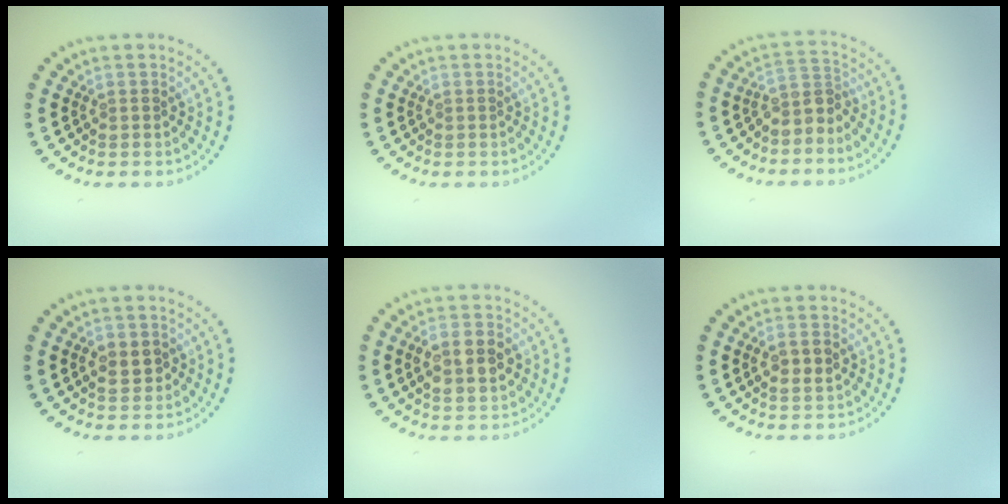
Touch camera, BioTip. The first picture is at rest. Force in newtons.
{"total": 0.0}
{"total": 2.6, "press": 2.0, "slide": 1.7}
{"total": 2.3, "press": 2.3, "slide": 0.3}
{"total": 3.7, "press": 3.7, "slide": 0.5}
{"total": 2.1, "press": 2.1, "slide": 0.2}